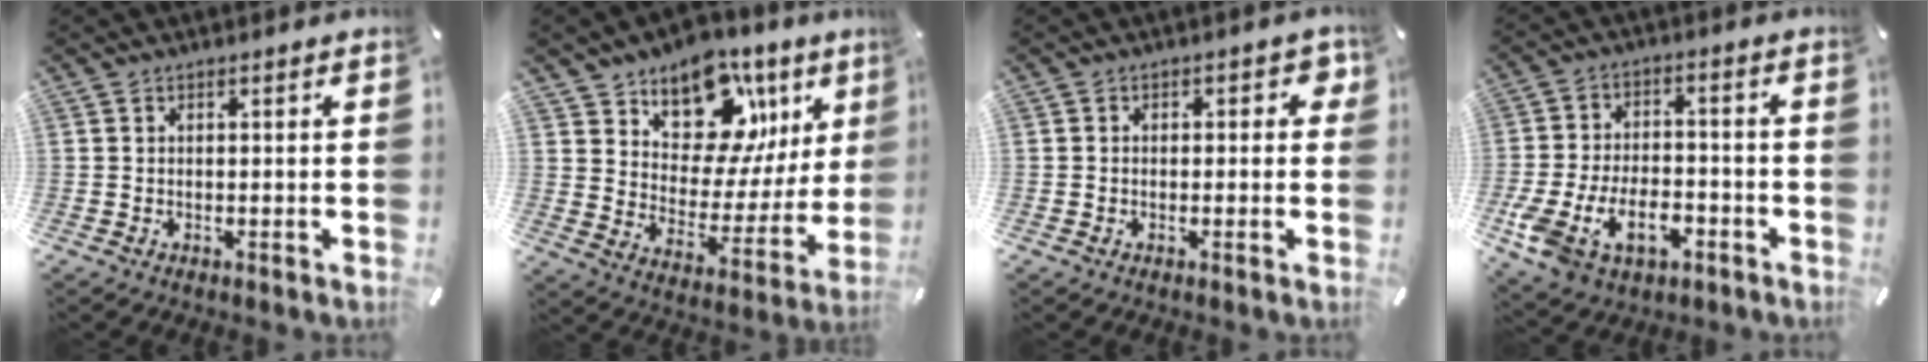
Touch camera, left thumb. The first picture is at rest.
{"total": 14.5, "force": [9.6, 9.3, 5.5], "torque": [-0.064, -0.086, 0.167]}
{"total": 2.7, "force": [-0.3, 2.0, 1.8], "torque": [-0.017, 0.005, -0.010]}
{"total": 13.9, "force": [-5.3, 9.0, 9.2], "torque": [-0.178, 0.025, -0.089]}